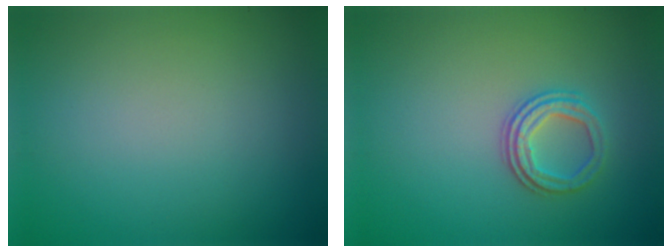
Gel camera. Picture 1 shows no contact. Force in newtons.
{"total": 2.7, "press": 2.3, "slide": 1.4}